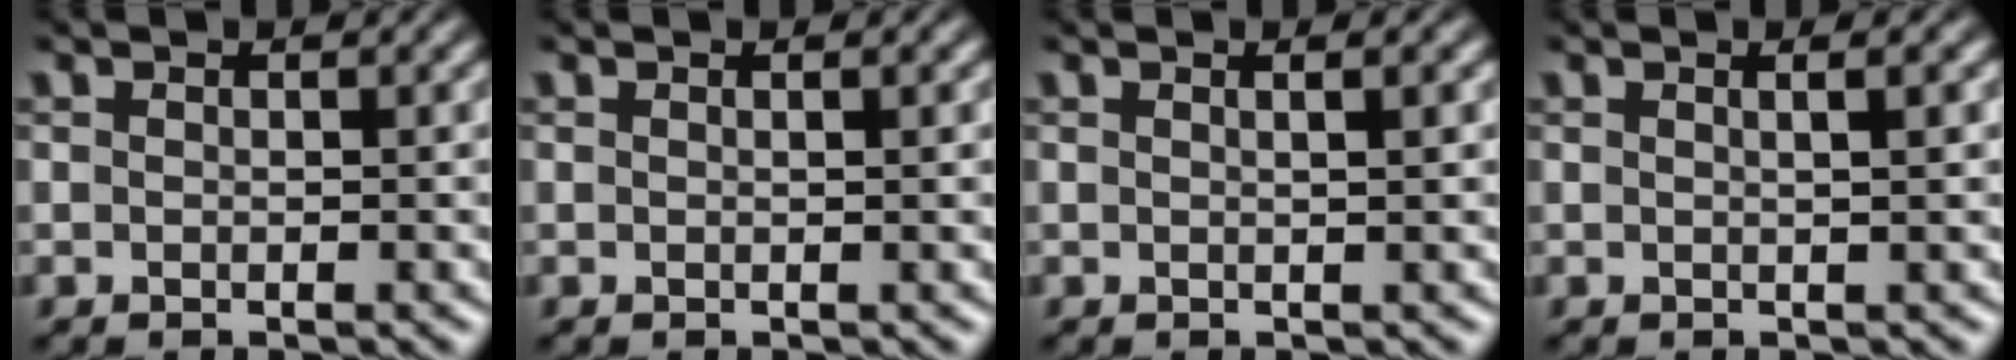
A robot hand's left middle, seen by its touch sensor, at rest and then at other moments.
{"total": 0.7, "force": [0.3, 0.2, 0.6], "torque": [-0.005, 0.002, 0.001]}
{"total": 1.7, "force": [0.6, 0.6, 1.5], "torque": [-0.015, 0.005, -0.005]}
{"total": 2.2, "force": [0.7, 0.9, 1.9], "torque": [-0.016, 0.007, -0.011]}